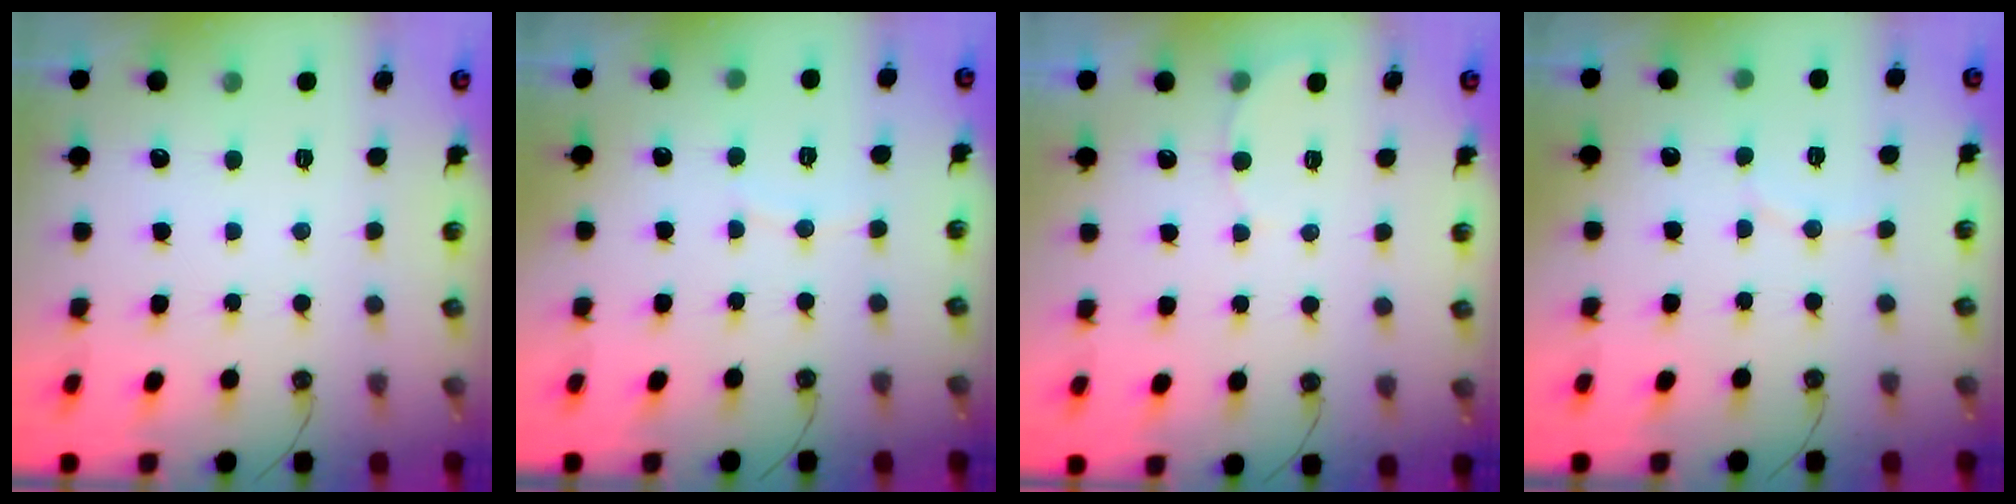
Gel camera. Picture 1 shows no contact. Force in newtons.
{"total": 3.3, "press": 3.2, "slide": 0.5}
{"total": 4.4, "press": 4.4, "slide": 0.4}
{"total": 4.6, "press": 4.5, "slide": 0.9}